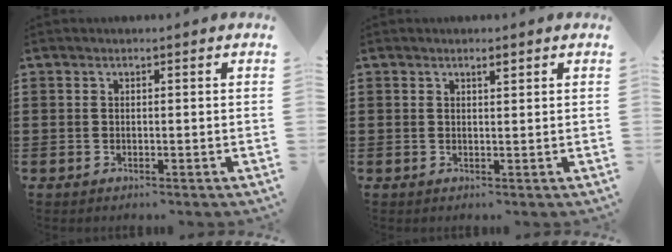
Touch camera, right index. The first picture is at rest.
{"total": 1.2, "force": [0.8, 0.3, 0.9], "torque": [-0.010, -0.001, 0.011]}